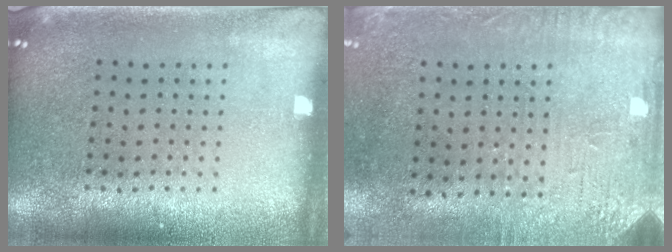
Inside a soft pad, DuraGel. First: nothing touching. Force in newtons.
{"total": 3.3, "press": 2.7, "slide": 1.9}